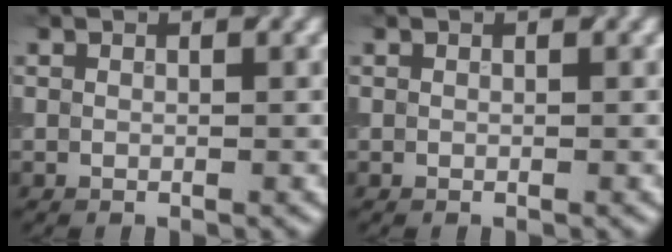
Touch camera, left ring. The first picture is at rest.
{"total": 0.0}